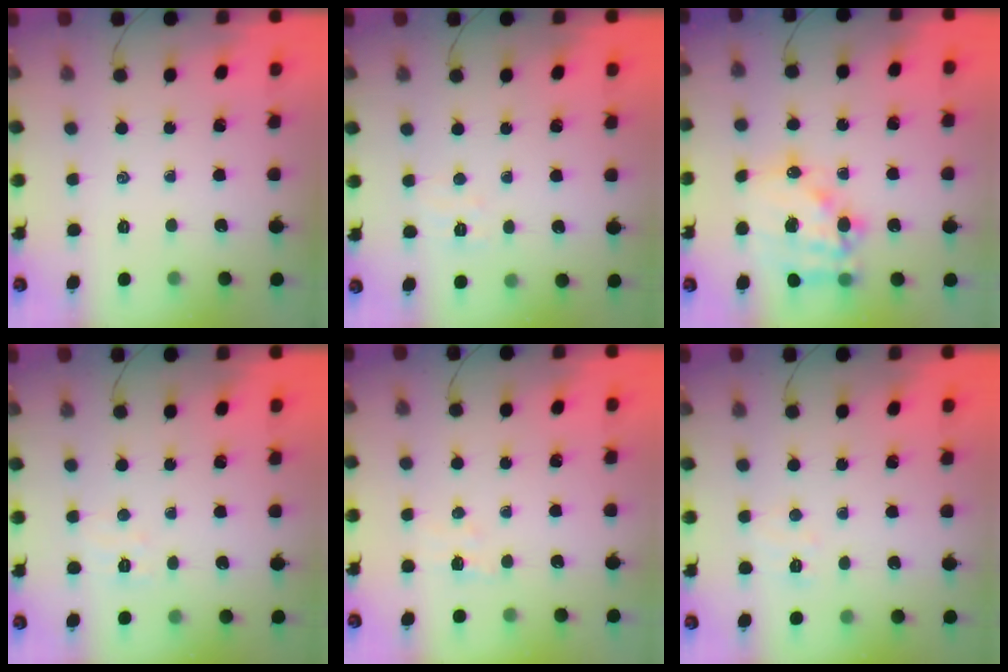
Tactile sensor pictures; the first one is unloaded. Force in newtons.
{"total": 3.9, "press": 3.8, "slide": 1.0}
{"total": 16.2, "press": 15.8, "slide": 3.5}
{"total": 3.9, "press": 3.8, "slide": 1.0}
{"total": 3.2, "press": 3.1, "slide": 0.9}
{"total": 4.0, "press": 3.9, "slide": 1.1}